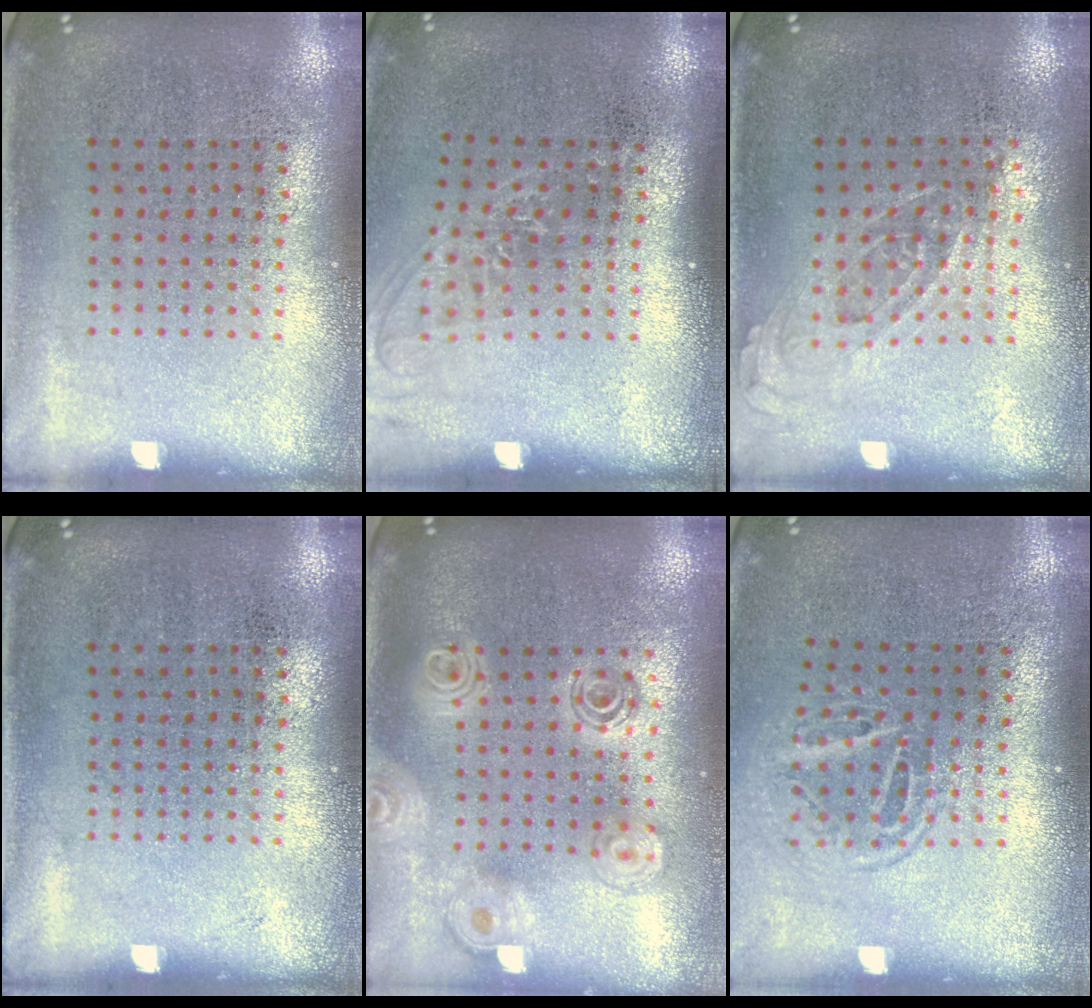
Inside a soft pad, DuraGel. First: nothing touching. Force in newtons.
{"total": 1.4, "press": 1.1, "slide": 0.8}
{"total": 0.8, "press": 0.8, "slide": 0.3}
{"total": 0.0}
{"total": 2.0, "press": 1.7, "slide": 1.1}
{"total": 1.5, "press": 1.0, "slide": 1.1}